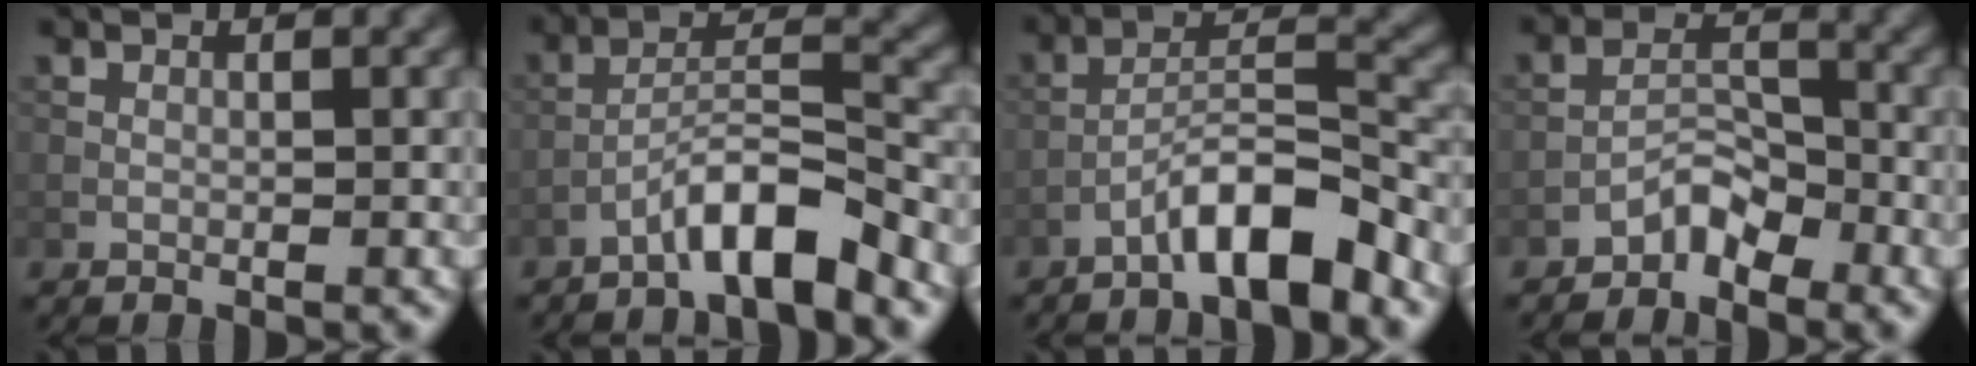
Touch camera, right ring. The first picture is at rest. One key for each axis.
{"total": 5.5, "fx": -3.9, "fy": 0.9, "fz": 3.7, "tx": -0.064, "ty": 0.015, "tz": -0.074}
{"total": 6.0, "fx": -4.1, "fy": 1.2, "fz": 4.2, "tx": -0.071, "ty": 0.014, "tz": -0.076}
{"total": 2.6, "fx": -2.1, "fy": 1.1, "fz": 0.9, "tx": -0.008, "ty": 0.016, "tz": -0.039}